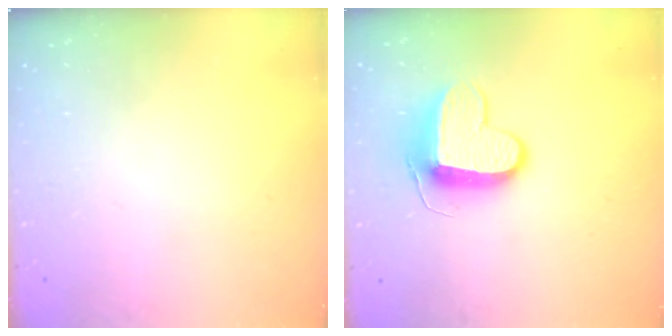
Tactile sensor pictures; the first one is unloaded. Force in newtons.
{"total": 10.3, "press": 10.2, "slide": 0.5}